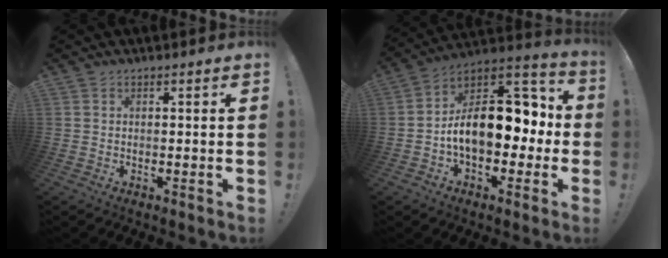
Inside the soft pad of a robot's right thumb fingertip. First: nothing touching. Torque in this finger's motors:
{"motor_torque": [2.51, 2.50, 0.42, -0.27, 0.24]}